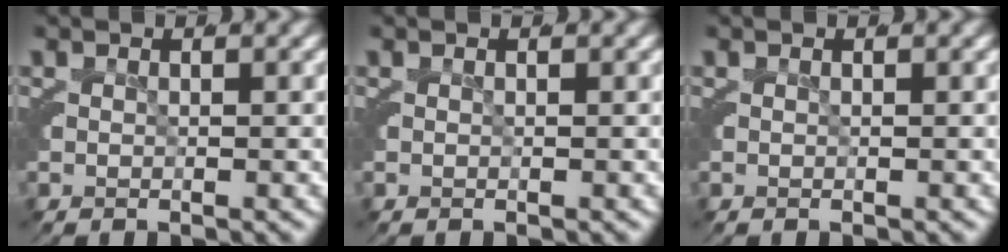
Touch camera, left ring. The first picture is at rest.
{"total": 0.0}
{"total": 0.0}